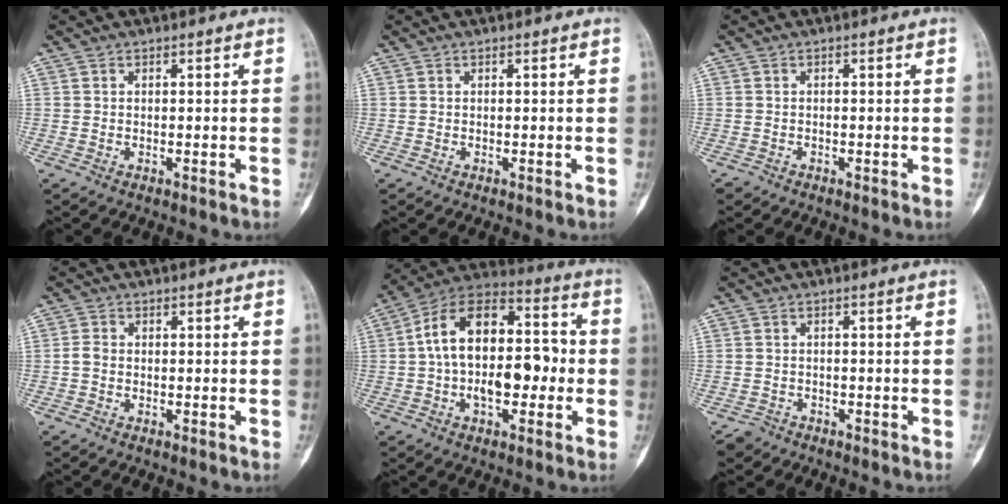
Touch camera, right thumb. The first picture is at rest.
{"total": 0.0}
{"total": 0.8, "force": [-0.6, 0.6, -0.1], "torque": [-0.003, 0.002, -0.015]}
{"total": 1.6, "force": [-0.4, 1.2, 1.0], "torque": [-0.020, 0.002, -0.012]}
{"total": 18.2, "force": [-0.9, 10.5, 14.9], "torque": [-0.229, 0.050, -0.025]}
{"total": 2.0, "force": [-1.4, 1.3, -0.2], "torque": [0.001, 0.005, -0.026]}